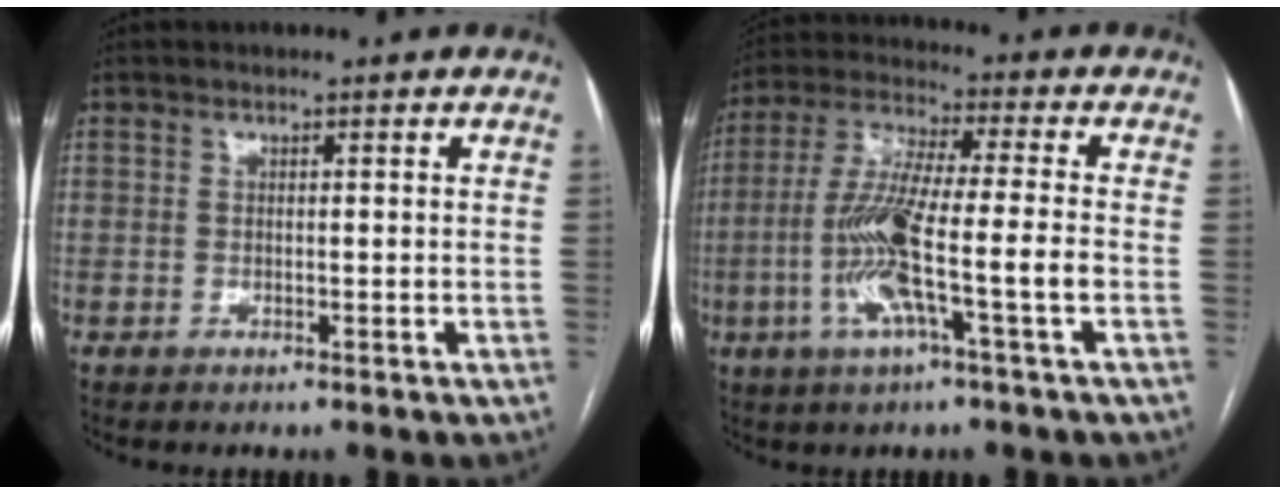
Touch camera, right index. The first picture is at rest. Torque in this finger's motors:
{"motor_torque": [1.87, -0.17, 0.96, 0.21]}